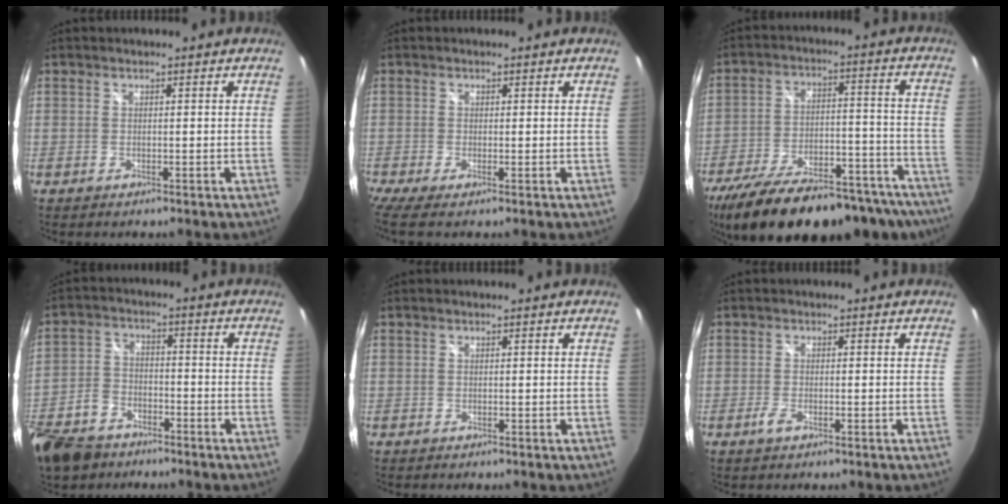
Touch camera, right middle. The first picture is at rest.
{"total": 2.5, "force": [-1.1, -0.3, 2.2], "torque": [-0.049, -0.012, -0.023]}
{"total": 31.2, "force": [-25.2, 10.9, 14.8], "torque": [-0.263, -0.012, -0.339]}
{"total": 13.4, "force": [-8.8, 8.5, 5.7], "torque": [-0.163, 0.001, -0.161]}
{"total": 0.0}
{"total": 1.8, "force": [-1.1, 0.7, 1.2], "torque": [-0.030, -0.004, -0.022]}